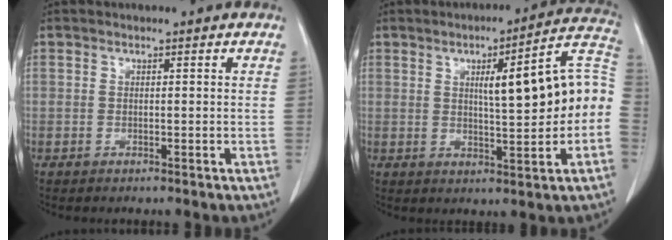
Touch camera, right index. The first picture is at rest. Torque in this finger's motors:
{"motor_torque": [1.31, -0.10, 0.67, 0.11]}